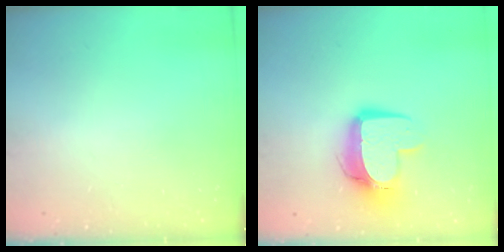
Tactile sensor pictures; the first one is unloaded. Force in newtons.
{"total": 13.5, "press": 13.4, "slide": 1.3}